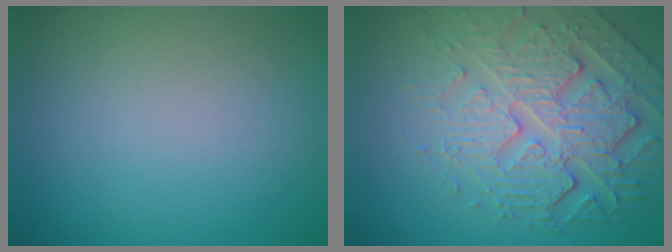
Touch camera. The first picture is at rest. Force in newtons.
{"total": 7.4, "press": 5.4, "slide": 5.1}